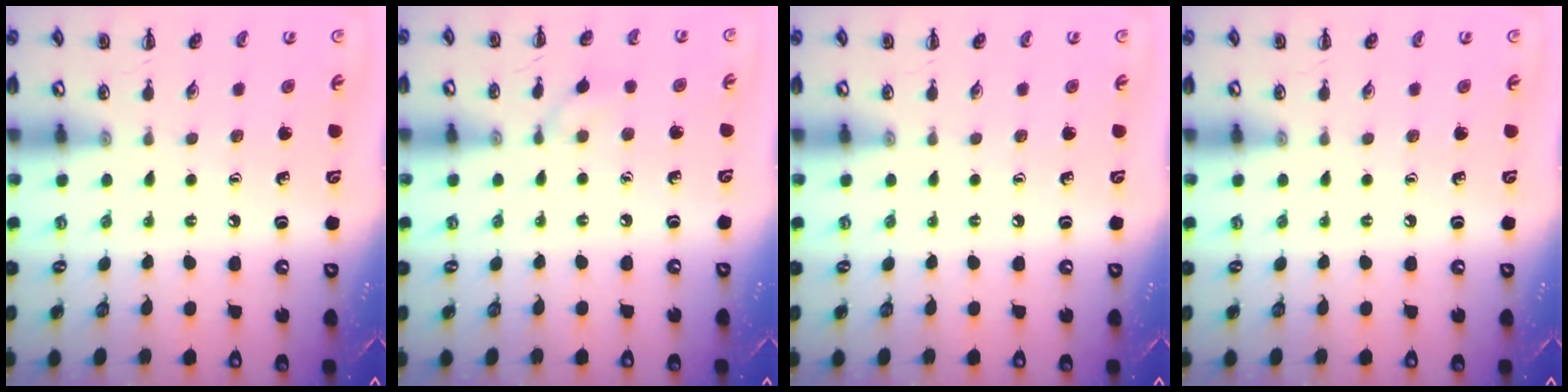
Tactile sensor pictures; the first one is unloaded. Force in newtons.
{"total": 5.7, "press": 5.3, "slide": 2.1}
{"total": 0.0}
{"total": 0.0}